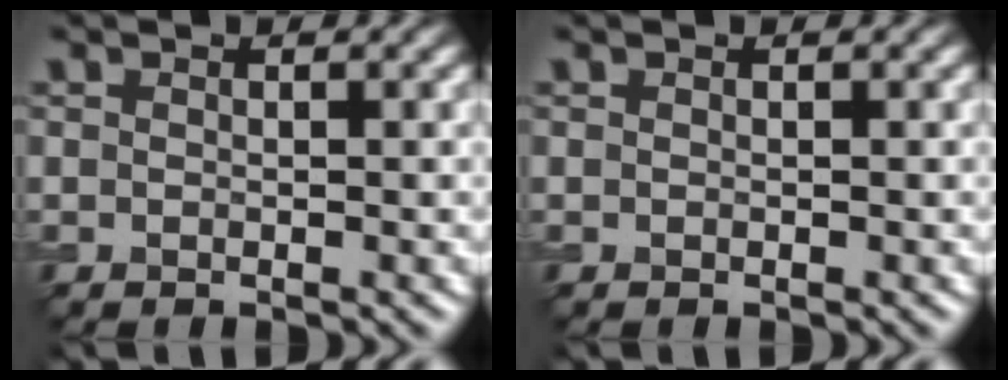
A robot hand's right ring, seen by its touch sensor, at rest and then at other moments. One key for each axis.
{"total": 0.0}